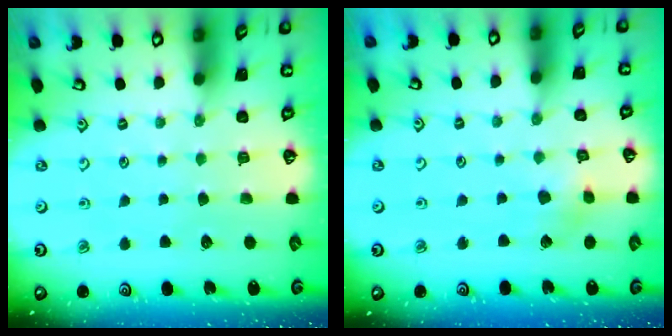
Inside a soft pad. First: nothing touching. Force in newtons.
{"total": 4.4, "press": 4.3, "slide": 0.5}